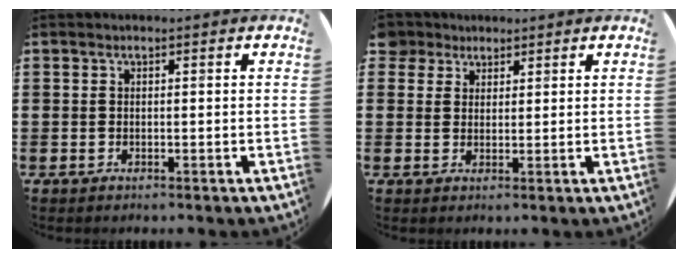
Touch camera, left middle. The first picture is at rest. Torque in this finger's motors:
{"motor_torque": [-0.26, -0.20, 0.04, 0.00]}